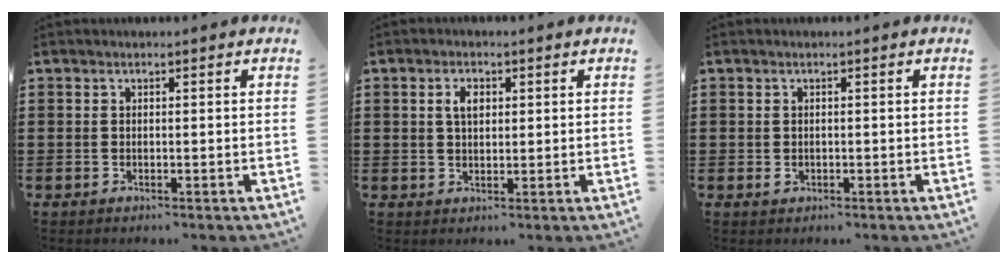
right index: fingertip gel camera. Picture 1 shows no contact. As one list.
[{"total": 3.0, "force": [0.9, 1.6, 2.4], "torque": [-0.051, 0.009, 0.014]}, {"total": 1.0, "force": [-0.1, 0.8, 0.6], "torque": [-0.013, 0.004, -0.003]}]